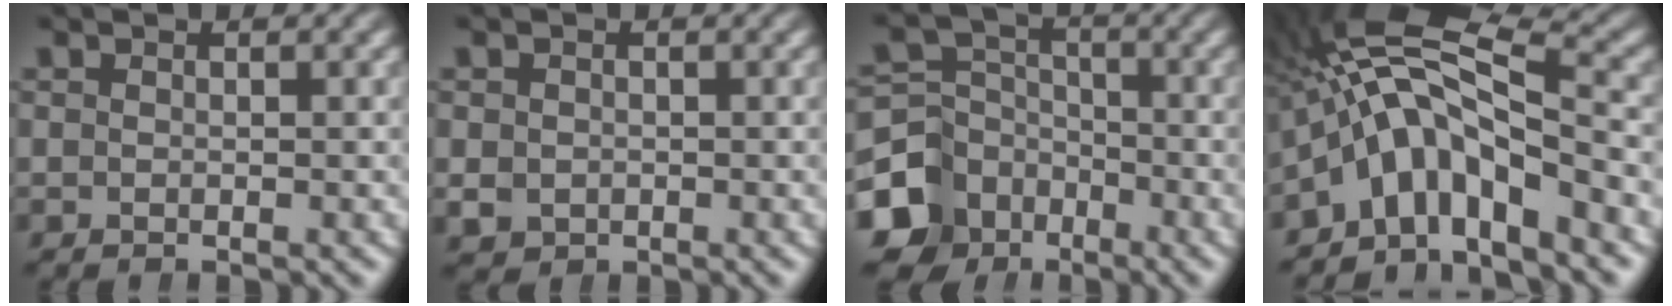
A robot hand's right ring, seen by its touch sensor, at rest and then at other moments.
{"total": 2.1, "force": [-0.5, 1.9, 0.7], "torque": [-0.019, -0.018, 0.005]}
{"total": 9.1, "force": [-3.8, 7.6, 3.3], "torque": [-0.042, -0.039, -0.057]}
{"total": 12.5, "force": [1.1, 9.1, 8.5], "torque": [-0.185, -0.015, 0.007]}